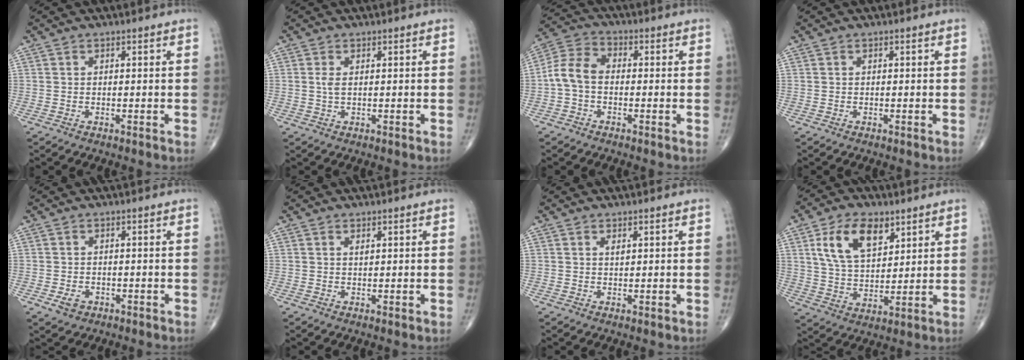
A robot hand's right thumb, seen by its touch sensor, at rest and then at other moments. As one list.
[{"total": 0.8, "force": [0.2, 0.3, 0.8], "torque": [-0.021, -0.004, 0.005]}, {"total": 7.1, "force": [-1.0, 4.8, 5.1], "torque": [-0.097, 0.025, -0.033]}, {"total": 0.0}, {"total": 2.5, "force": [-1.0, 2.0, 1.3], "torque": [-0.017, 0.001, -0.012]}, {"total": 1.0, "force": [0.5, 0.4, 0.8], "torque": [-0.012, -0.003, 0.009]}, {"total": 1.2, "force": [0.6, 0.5, 0.9], "torque": [-0.014, -0.004, 0.010]}, {"total": 12.4, "force": [5.7, 7.1, 8.5], "torque": [-0.134, -0.020, 0.112]}]